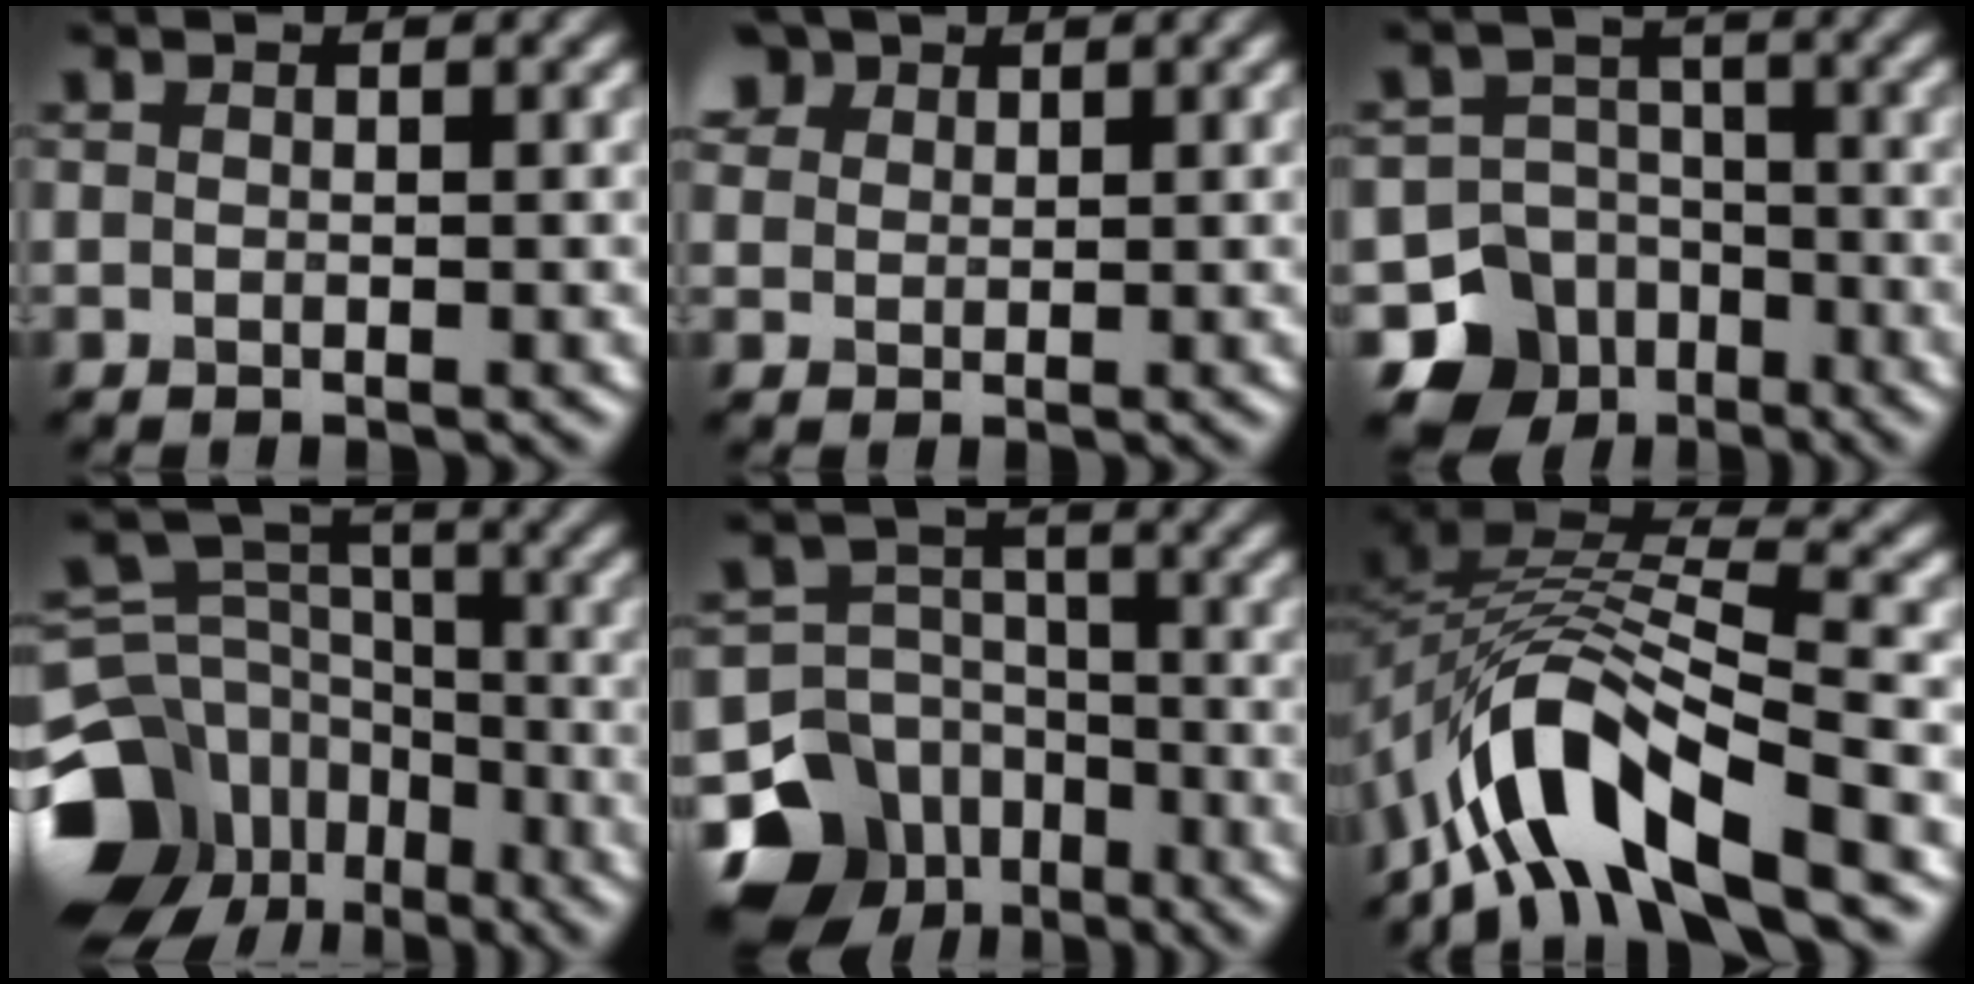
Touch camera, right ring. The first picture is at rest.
{"total": 3.8, "force": [2.4, 2.5, 1.5], "torque": [-0.046, 0.009, 0.044]}
{"total": 9.4, "force": [-5.6, 7.3, 1.5], "torque": [-0.018, -0.018, -0.106]}
{"total": 17.3, "force": [-10.1, 13.0, 5.3], "torque": [-0.151, -0.047, -0.167]}
{"total": 11.8, "force": [-6.9, 9.1, 3.1], "torque": [-0.070, -0.022, -0.129]}
{"total": 10.0, "force": [-6.0, 3.8, 7.0], "torque": [-0.116, 0.010, -0.122]}